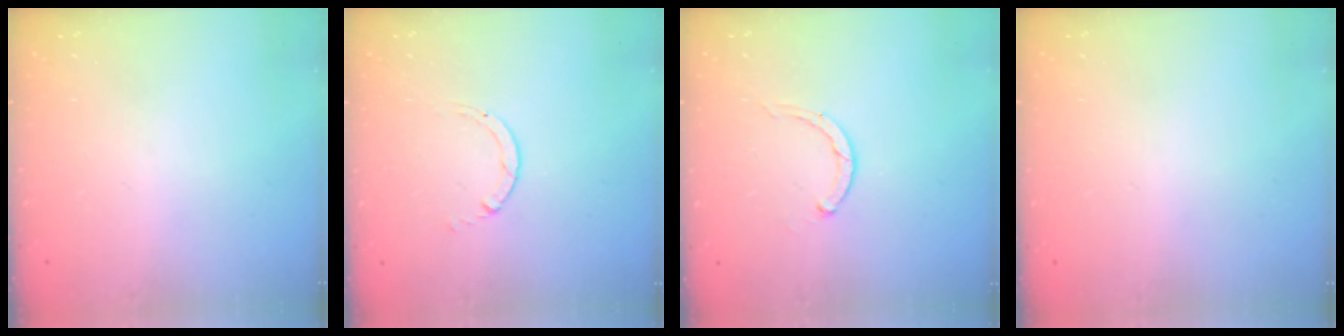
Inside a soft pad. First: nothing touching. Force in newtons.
{"total": 0.6, "press": 0.5, "slide": 0.1}
{"total": 2.3, "press": 2.3, "slide": 0.3}
{"total": 2.6, "press": 2.6, "slide": 0.2}